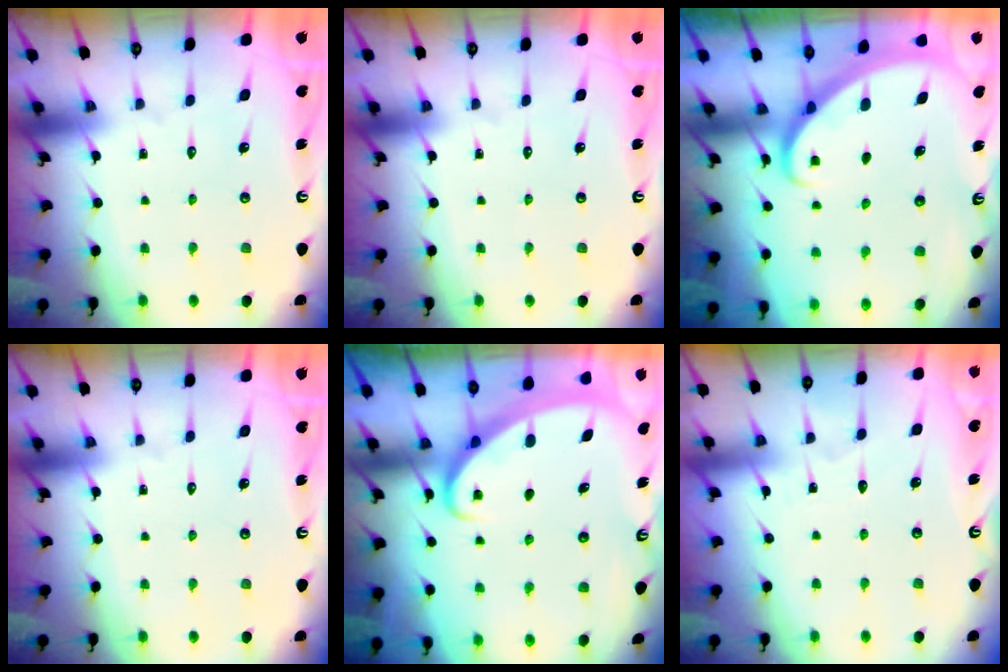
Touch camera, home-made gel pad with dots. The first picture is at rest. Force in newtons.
{"total": 0.0}
{"total": 2.7, "press": 2.7, "slide": 0.2}
{"total": 0.0}
{"total": 2.6, "press": 2.5, "slide": 0.3}
{"total": 2.7, "press": 2.7, "slide": 0.4}